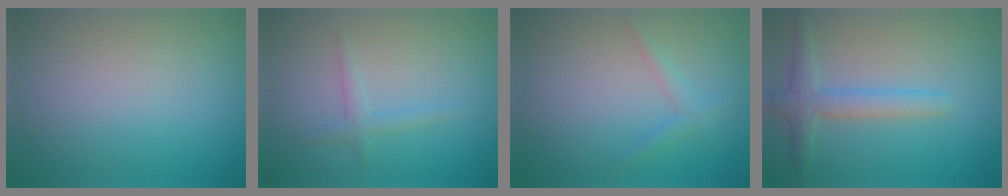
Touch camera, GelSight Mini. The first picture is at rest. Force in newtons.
{"total": 1.3, "press": 1.3, "slide": 0.1}
{"total": 1.4, "press": 1.4, "slide": 0.1}
{"total": 3.0, "press": 3.0, "slide": 0.1}